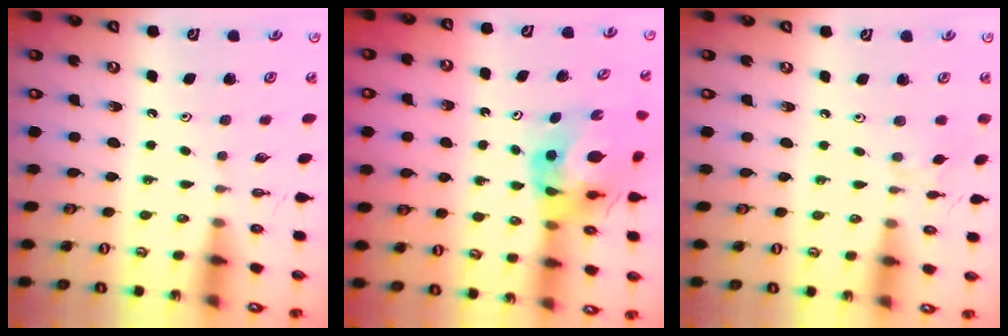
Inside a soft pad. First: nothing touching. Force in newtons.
{"total": 10.1, "press": 10.0, "slide": 1.1}
{"total": 4.7, "press": 4.6, "slide": 0.7}